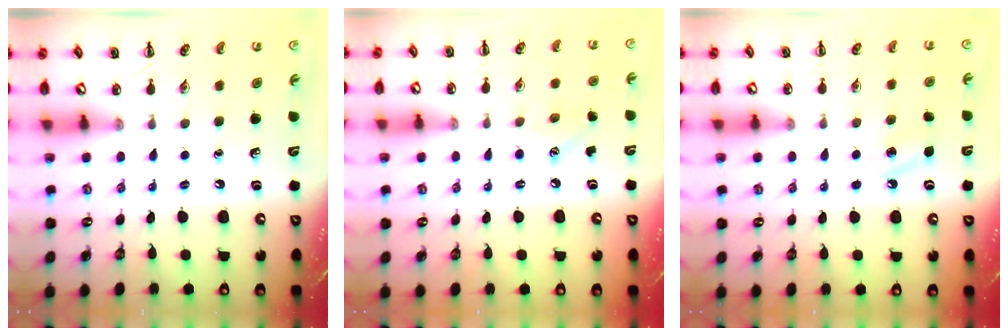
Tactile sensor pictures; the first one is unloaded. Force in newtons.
{"total": 6.1, "press": 5.9, "slide": 1.5}
{"total": 4.5, "press": 4.3, "slide": 1.4}